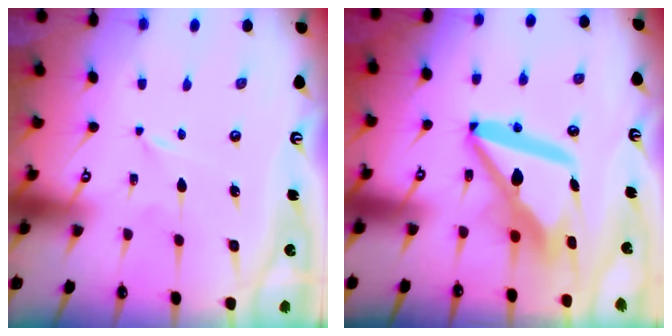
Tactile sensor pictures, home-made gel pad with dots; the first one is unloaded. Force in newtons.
{"total": 16.0, "press": 15.9, "slide": 1.9}